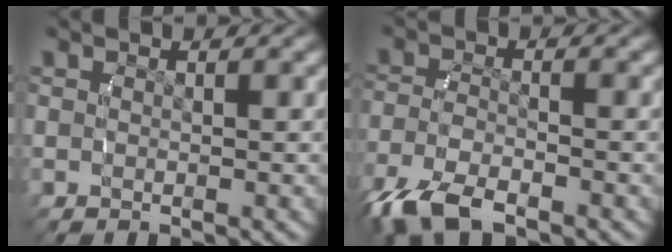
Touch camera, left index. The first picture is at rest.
{"total": 4.9, "force": [-2.9, 2.5, 3.1], "torque": [-0.079, -0.023, -0.035]}